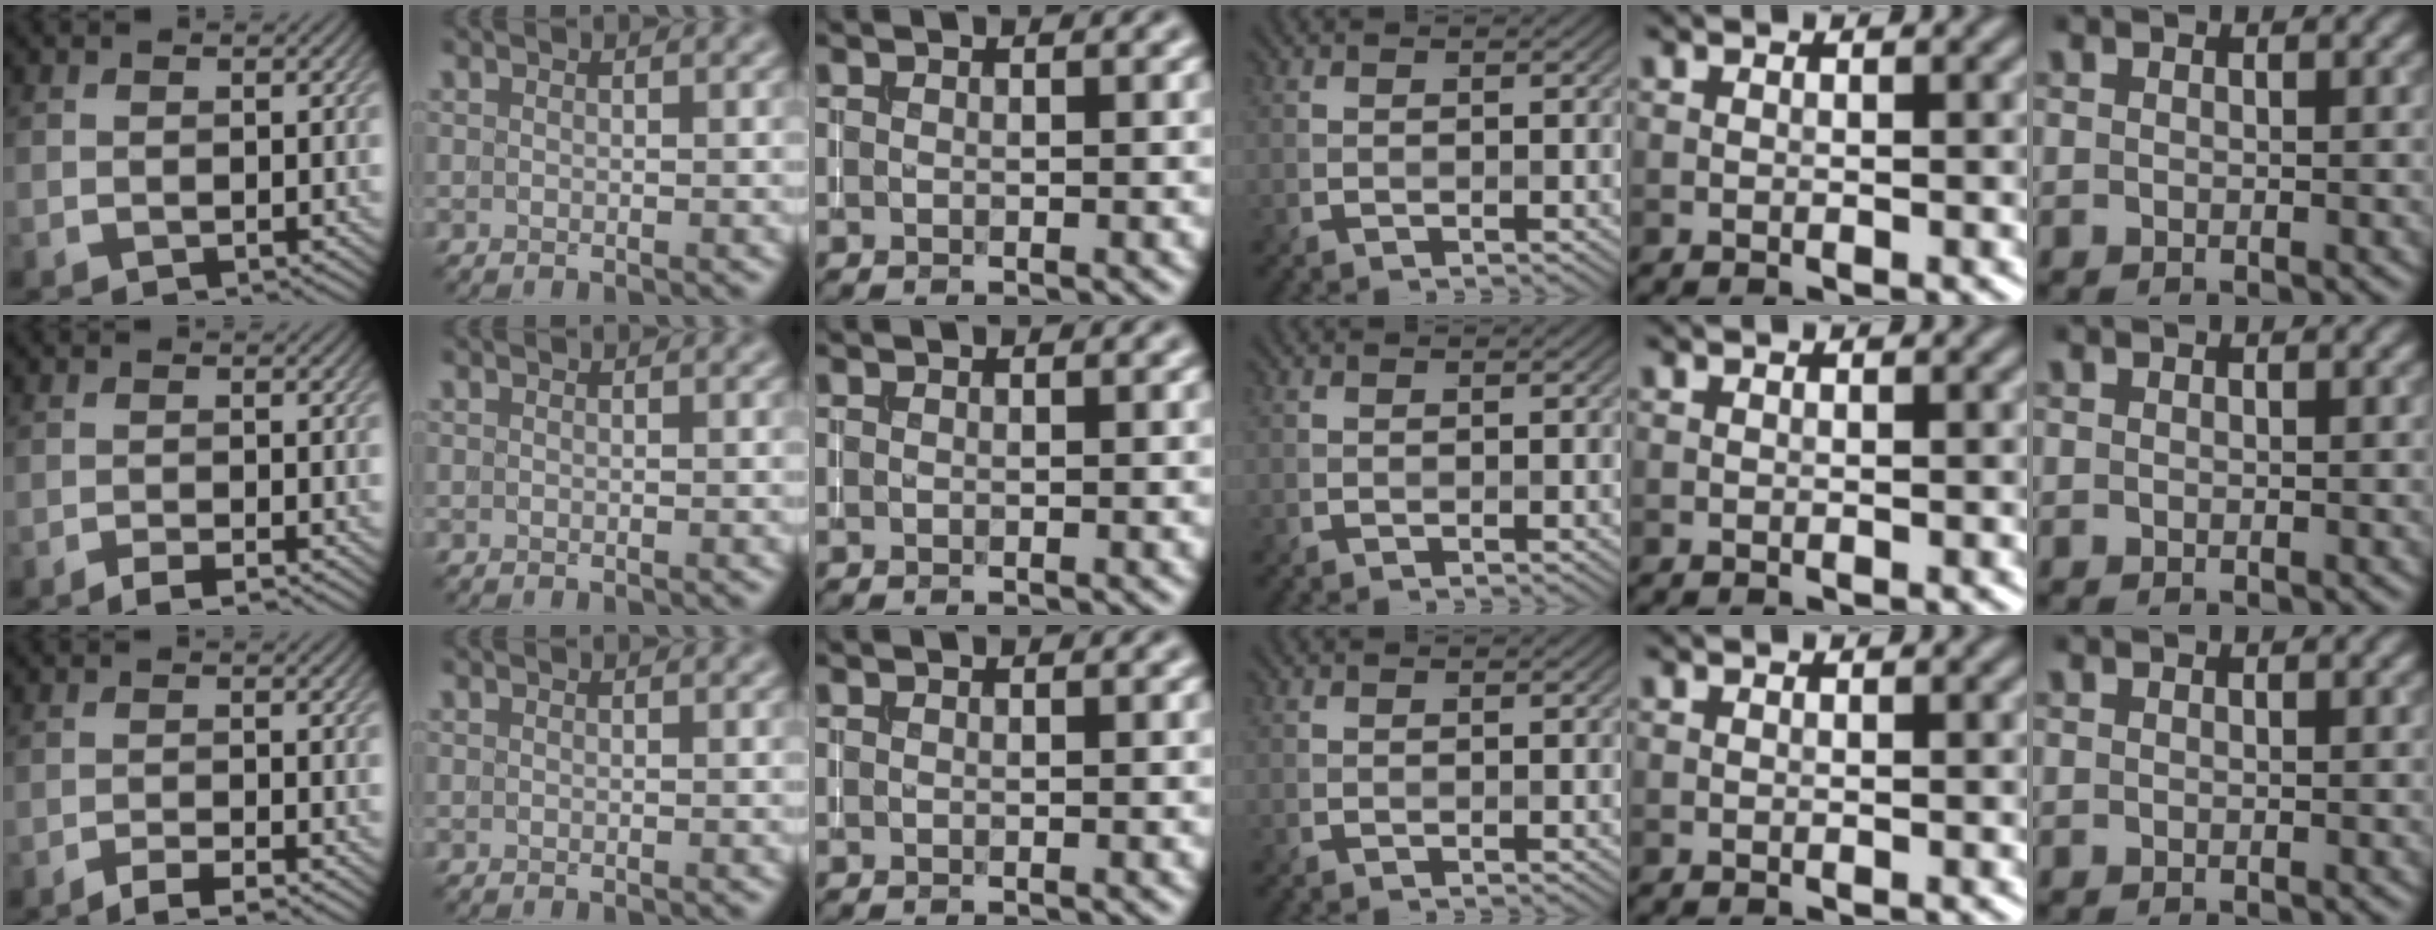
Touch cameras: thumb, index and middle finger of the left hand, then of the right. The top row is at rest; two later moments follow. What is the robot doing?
{"motion": "pour", "object": "almond"}